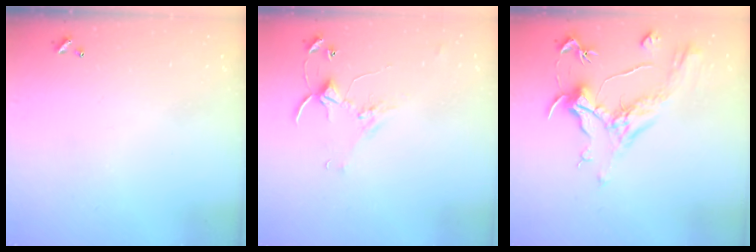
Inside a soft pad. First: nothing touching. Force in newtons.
{"total": 2.8, "press": 2.8, "slide": 0.4}
{"total": 1.1, "press": 0.1, "slide": 1.1}